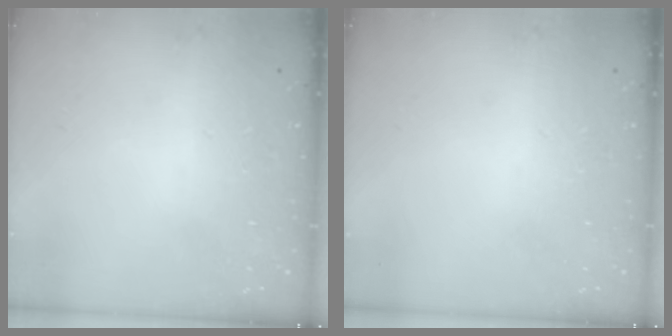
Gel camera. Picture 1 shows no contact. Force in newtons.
{"total": 0.0}